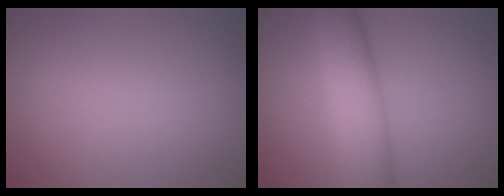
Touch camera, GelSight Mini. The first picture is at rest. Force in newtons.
{"total": 7.3, "press": 7.3, "slide": 0.2}